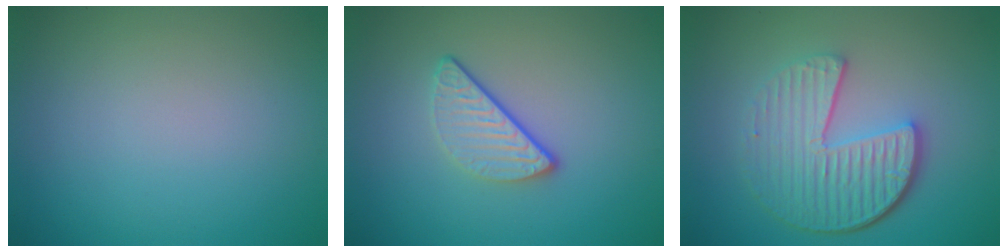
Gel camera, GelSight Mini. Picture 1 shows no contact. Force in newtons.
{"total": 3.0, "press": 2.3, "slide": 1.9}
{"total": 6.1, "press": 4.4, "slide": 4.2}